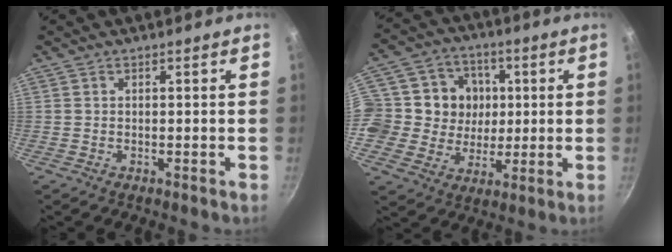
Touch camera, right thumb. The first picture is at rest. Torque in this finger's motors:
{"motor_torque": [2.46, 2.54, 0.42, -0.29, 0.25]}